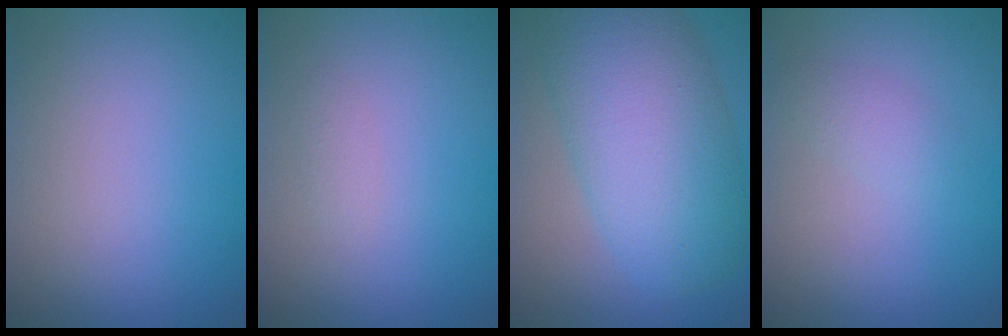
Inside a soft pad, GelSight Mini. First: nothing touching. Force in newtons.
{"total": 0.7, "press": 0.7, "slide": 0.1}
{"total": 10.2, "press": 10.2, "slide": 0.2}
{"total": 1.3, "press": 1.3, "slide": 0.0}